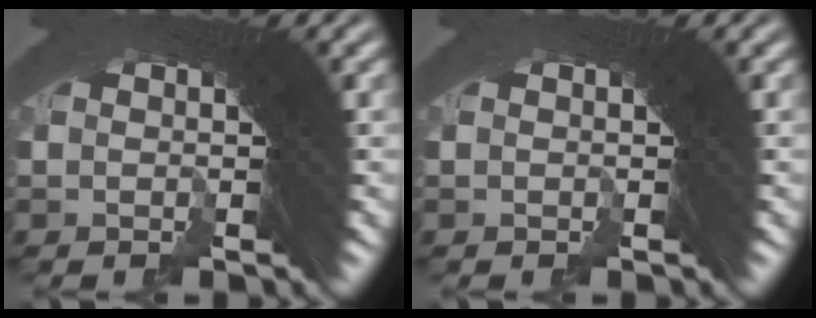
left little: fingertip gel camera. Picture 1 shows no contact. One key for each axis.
{"total": 0.0}